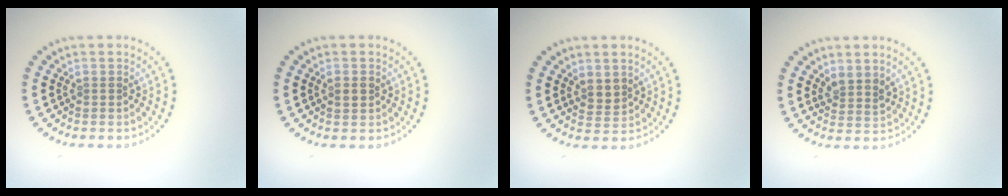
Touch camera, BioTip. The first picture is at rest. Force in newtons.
{"total": 1.1, "press": 1.1, "slide": 0.1}
{"total": 1.7, "press": 1.5, "slide": 0.9}
{"total": 1.9, "press": 1.6, "slide": 1.0}